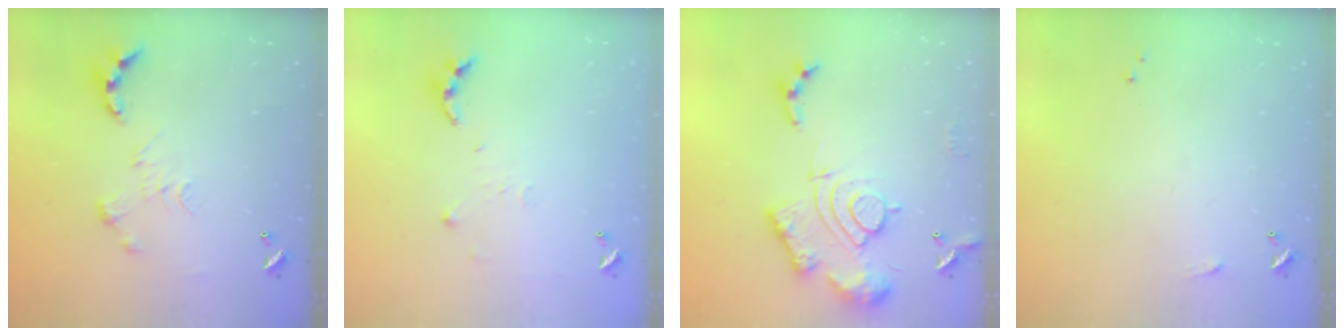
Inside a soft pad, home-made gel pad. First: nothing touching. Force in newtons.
{"total": 6.3, "press": 6.3, "slide": 0.6}
{"total": 19.2, "press": 19.1, "slide": 1.8}
{"total": 4.2, "press": 4.2, "slide": 0.6}